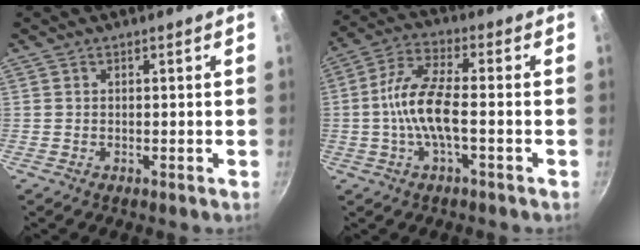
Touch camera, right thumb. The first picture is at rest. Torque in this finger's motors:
{"motor_torque": [2.59, 2.43, 1.83, -0.93, 0.66]}